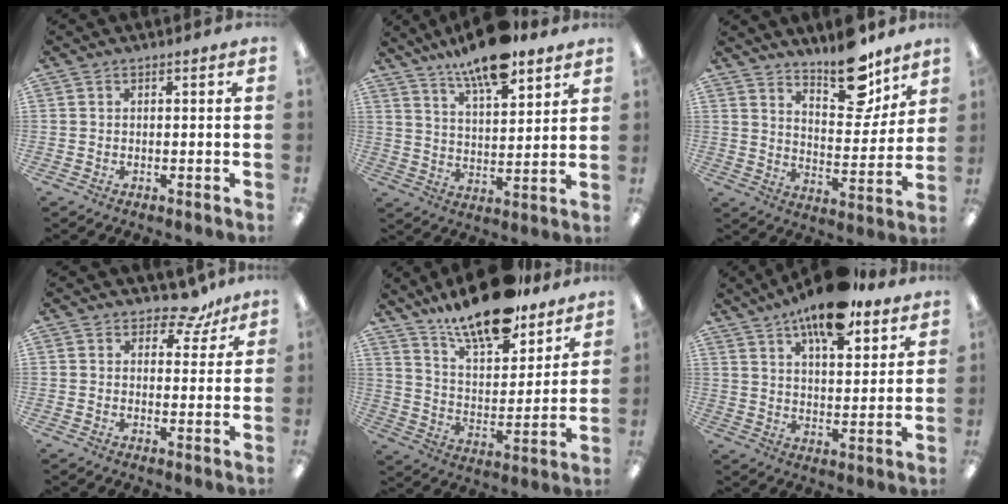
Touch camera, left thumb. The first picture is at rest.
{"total": 13.1, "force": [10.0, 4.1, 7.3], "torque": [-0.118, -0.055, 0.173]}
{"total": 15.0, "force": [11.6, 6.2, 7.1], "torque": [-0.087, -0.082, 0.203]}
{"total": 6.5, "force": [5.2, 3.3, 2.4], "torque": [-0.022, -0.029, 0.089]}
{"total": 17.3, "force": [14.3, 5.4, 8.1], "torque": [-0.145, -0.094, 0.249]}
{"total": 14.2, "force": [9.8, 5.4, 8.7], "torque": [-0.125, -0.047, 0.163]}